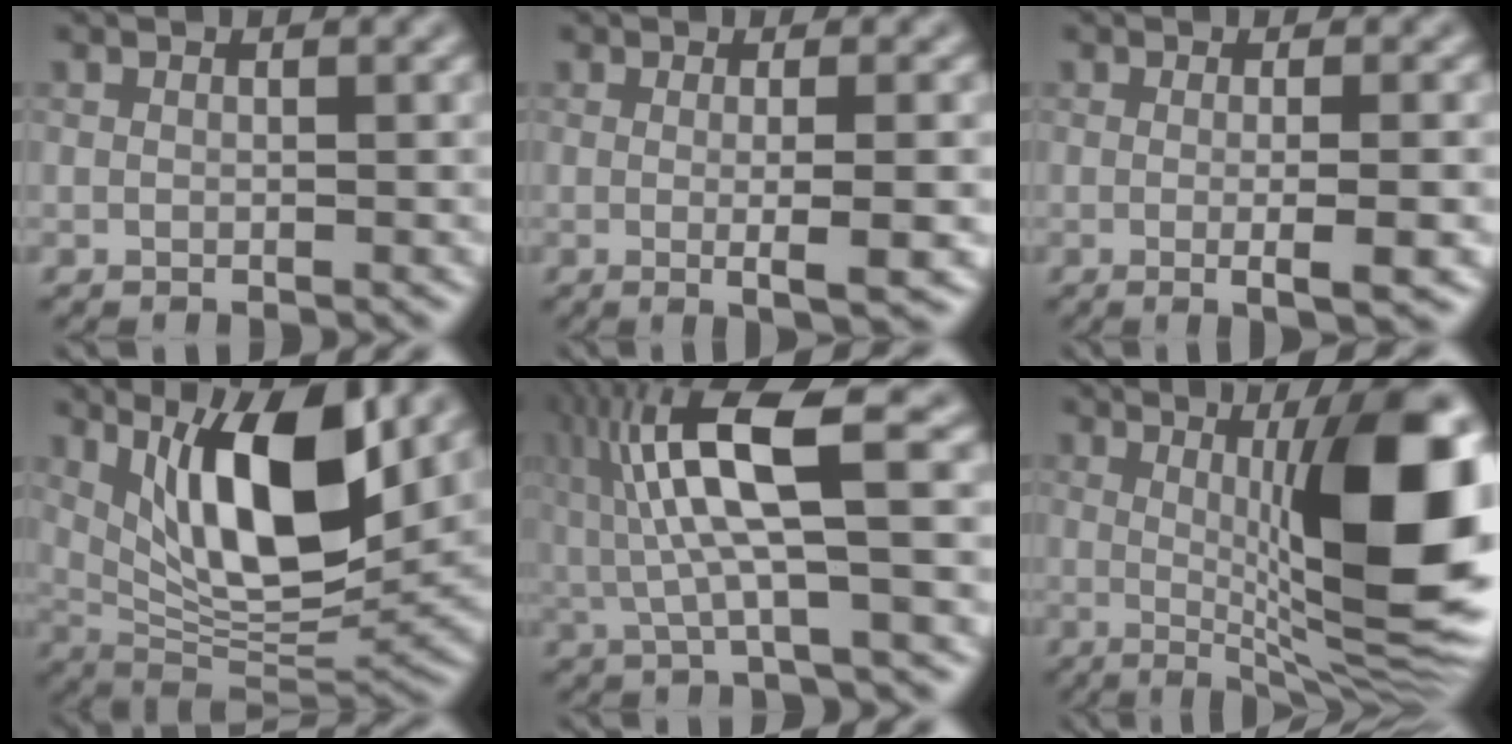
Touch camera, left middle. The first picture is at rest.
{"total": 3.8, "force": [-0.9, 0.6, 3.7], "torque": [-0.056, 0.001, -0.003]}
{"total": 3.5, "force": [-1.0, 0.5, 3.3], "torque": [-0.048, 0.003, -0.006]}
{"total": 10.6, "force": [4.0, 3.6, 9.1], "torque": [-0.146, -0.007, 0.086]}
{"total": 8.3, "force": [0.8, 1.4, 8.1], "torque": [-0.173, 0.021, 0.026]}
{"total": 12.6, "force": [0.5, 2.8, 12.2], "torque": [-0.177, 0.003, 0.021]}